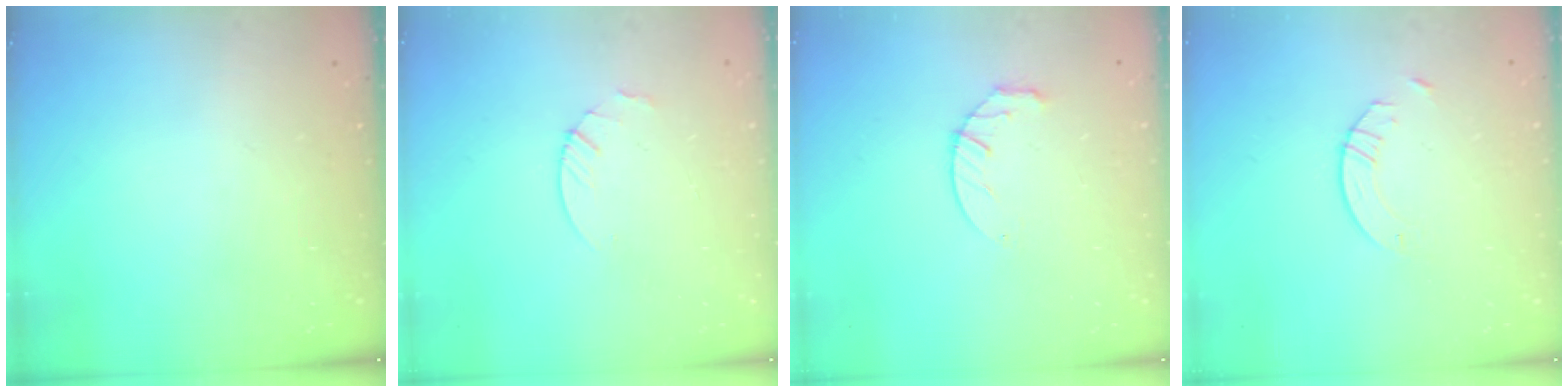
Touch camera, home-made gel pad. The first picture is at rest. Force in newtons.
{"total": 3.0, "press": 2.9, "slide": 0.3}
{"total": 6.8, "press": 6.8, "slide": 0.8}
{"total": 2.9, "press": 2.9, "slide": 0.3}